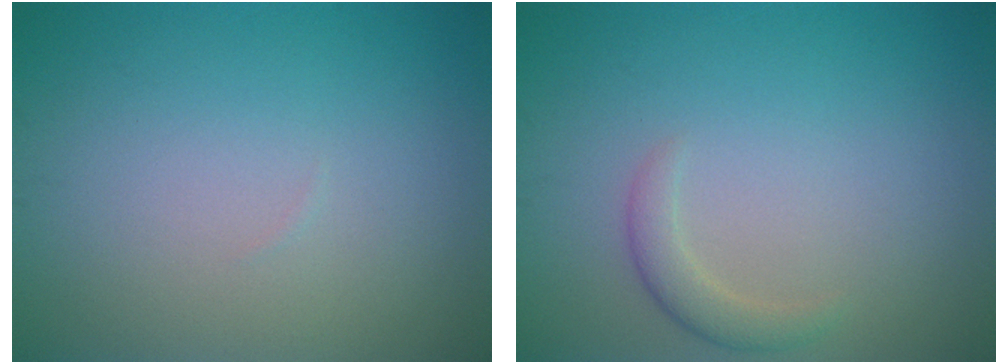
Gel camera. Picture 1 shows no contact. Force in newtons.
{"total": 1.7, "press": 1.7, "slide": 0.1}